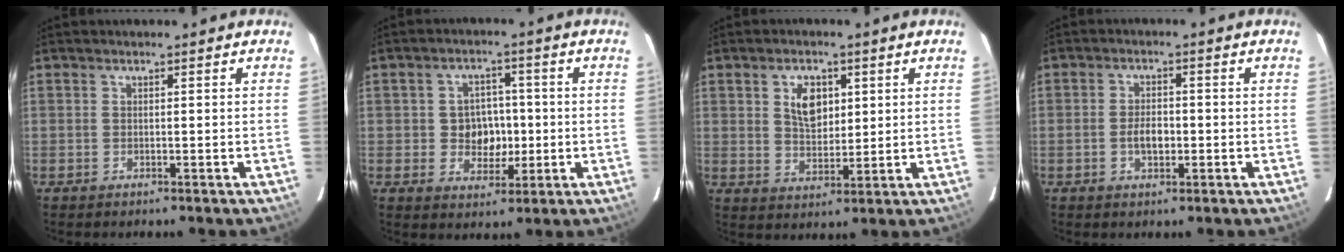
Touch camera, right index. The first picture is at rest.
{"total": 6.5, "force": [-0.5, 5.7, 3.1], "torque": [-0.061, 0.012, 0.002]}
{"total": 6.6, "force": [2.3, 4.1, 4.7], "torque": [-0.078, 0.007, 0.045]}
{"total": 3.8, "force": [-0.9, 2.1, 3.0], "torque": [-0.057, 0.003, -0.013]}